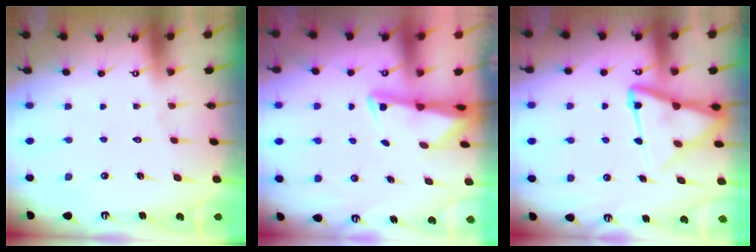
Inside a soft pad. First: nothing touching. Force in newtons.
{"total": 2.4, "press": 2.3, "slide": 0.5}
{"total": 12.7, "press": 12.6, "slide": 1.3}